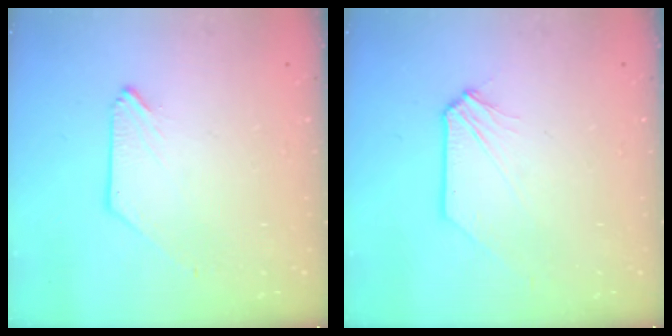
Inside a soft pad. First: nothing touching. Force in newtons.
{"total": 1.0, "press": 1.0, "slide": 0.1}